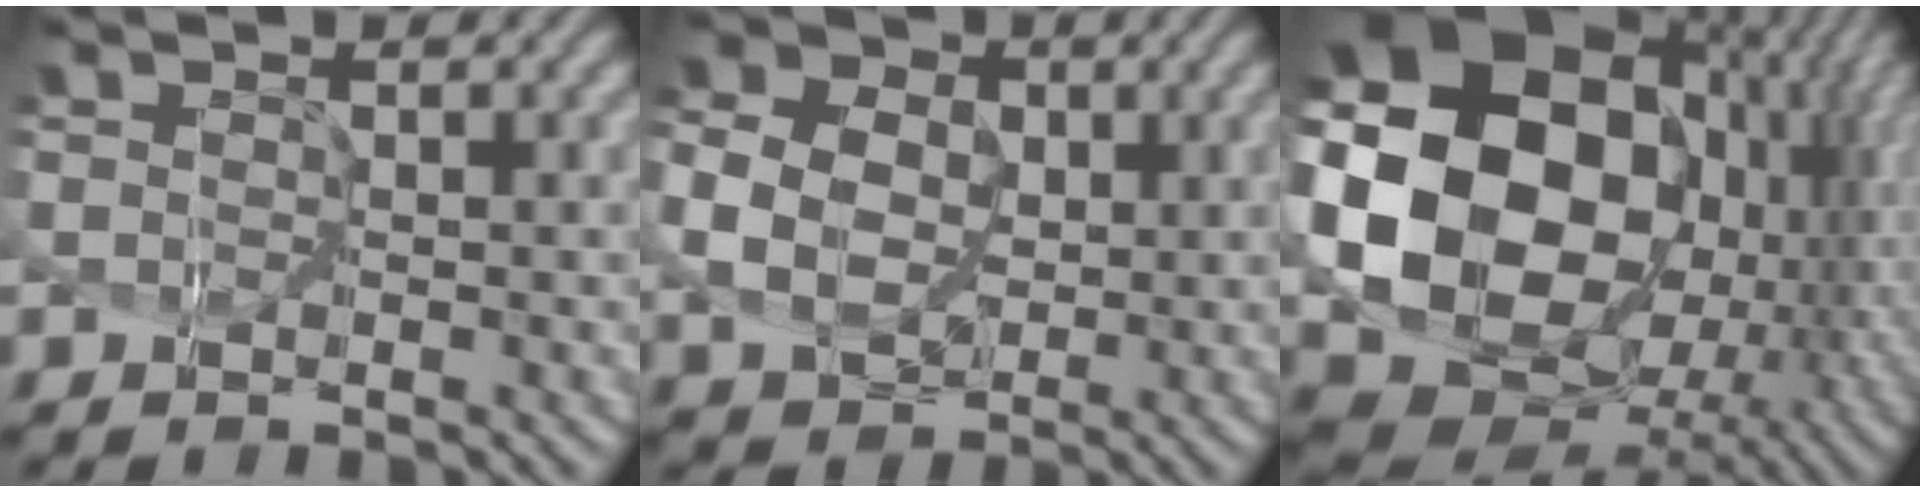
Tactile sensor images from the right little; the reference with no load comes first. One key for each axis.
{"total": 5.6, "fx": 0.2, "fy": 4.5, "fz": 3.4, "tx": -0.108, "ty": -0.001, "tz": 0.017}
{"total": 20.6, "fx": 1.3, "fy": 16.2, "fz": 12.7, "tx": -0.290, "ty": -0.023, "tz": 0.047}